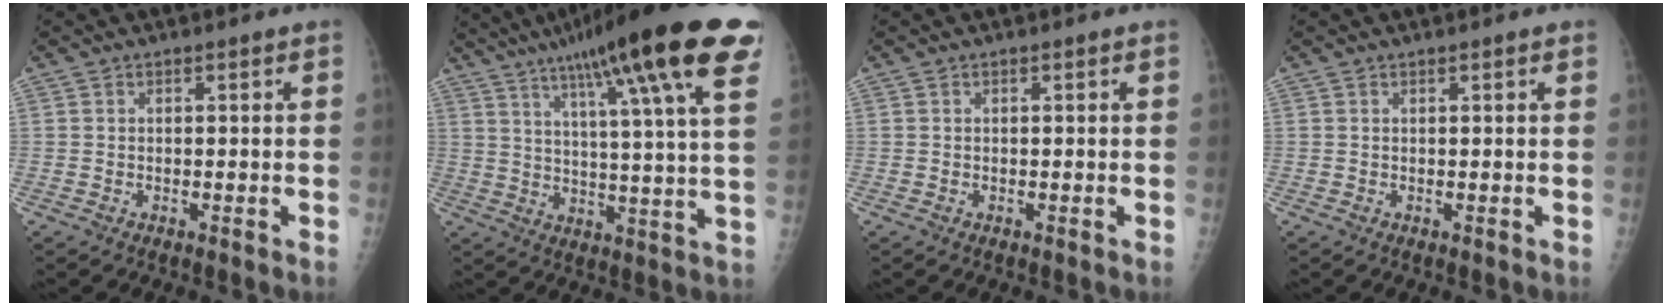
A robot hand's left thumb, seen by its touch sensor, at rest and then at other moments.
{"total": 25.2, "force": [14.3, 3.1, 20.6], "torque": [-0.309, -0.020, 0.198]}
{"total": 0.0}
{"total": 0.5, "force": [0.4, 0.1, 0.3], "torque": [-0.004, 0.000, 0.006]}